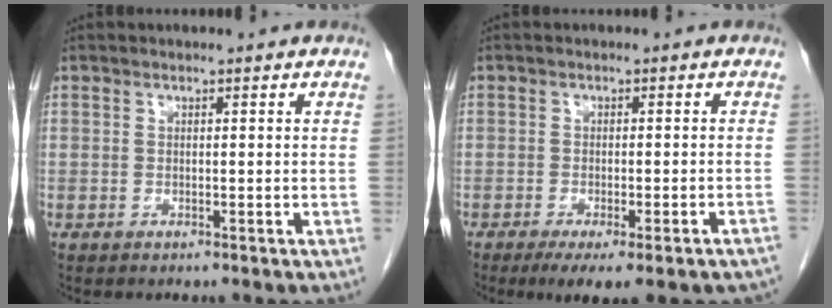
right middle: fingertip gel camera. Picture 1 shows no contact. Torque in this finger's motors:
{"motor_torque": [1.08, -1.06, 0.18, 0.06]}